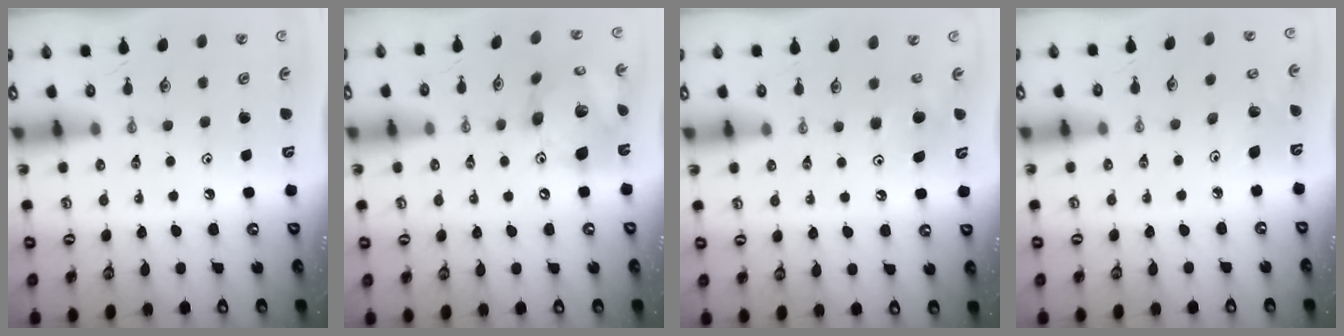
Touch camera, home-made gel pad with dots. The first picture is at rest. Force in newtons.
{"total": 17.9, "press": 17.6, "slide": 3.4}
{"total": 5.8, "press": 5.8, "slide": 0.5}
{"total": 6.1, "press": 5.9, "slide": 1.5}